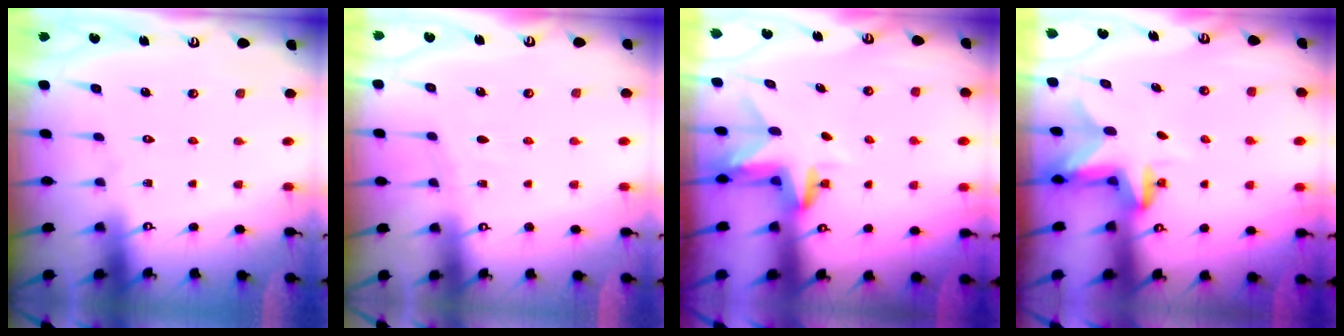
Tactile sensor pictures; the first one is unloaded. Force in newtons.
{"total": 2.7, "press": 2.6, "slide": 0.4}
{"total": 2.9, "press": 2.9, "slide": 0.2}
{"total": 2.5, "press": 2.5, "slide": 0.5}